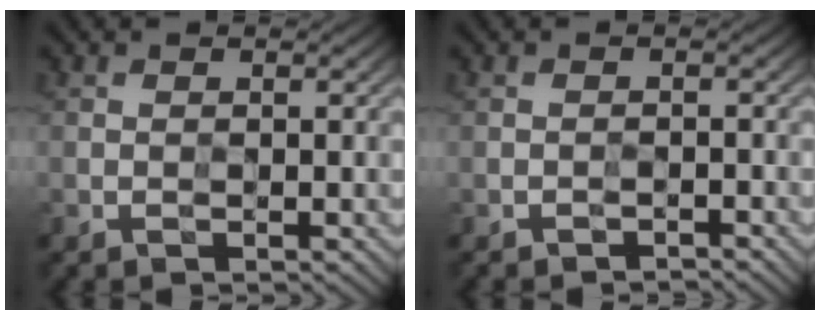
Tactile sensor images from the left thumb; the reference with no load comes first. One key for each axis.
{"total": 1.5, "fx": -1.4, "fy": 0.2, "fz": 0.2, "tx": 0.001, "ty": 0.000, "tz": -0.023}